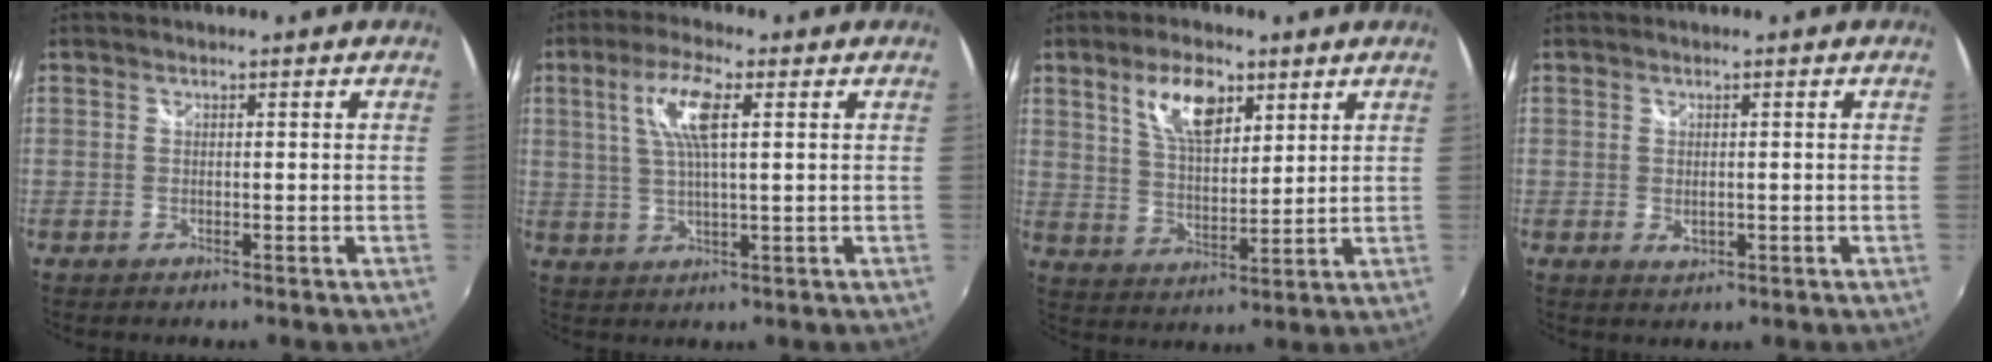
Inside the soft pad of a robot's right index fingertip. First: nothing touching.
{"total": 8.0, "force": [2.5, 1.6, 7.4], "torque": [-0.143, 0.007, 0.048]}
{"total": 9.7, "force": [5.2, 4.3, 6.9], "torque": [-0.124, 0.012, 0.098]}
{"total": 2.0, "force": [-0.3, 1.5, 1.3], "torque": [-0.022, -0.004, -0.002]}